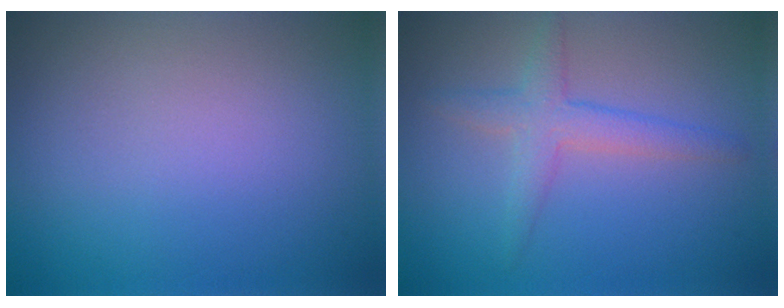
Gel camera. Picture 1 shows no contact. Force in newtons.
{"total": 2.8, "press": 2.8, "slide": 0.1}